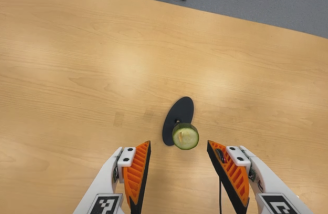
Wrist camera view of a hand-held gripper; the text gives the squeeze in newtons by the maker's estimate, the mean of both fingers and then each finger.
{"total": 0.0}